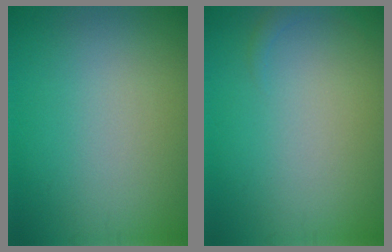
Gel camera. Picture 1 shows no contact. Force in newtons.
{"total": 0.8, "press": 0.8, "slide": 0.0}